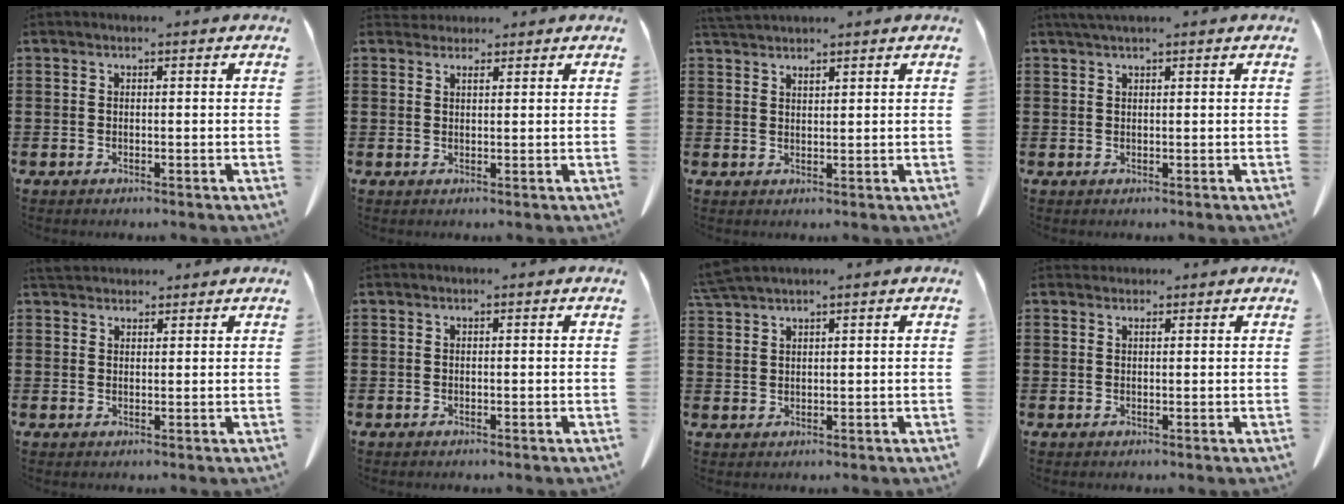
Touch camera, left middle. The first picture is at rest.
{"total": 1.5, "force": [1.3, 0.7, 0.3], "torque": [0.000, 0.000, 0.024]}
{"total": 2.2, "force": [2.1, 0.2, 0.3], "torque": [-0.012, -0.001, 0.041]}
{"total": 1.5, "force": [1.2, 0.1, 0.9], "torque": [-0.020, 0.001, 0.022]}
{"total": 2.8, "force": [2.5, 1.0, 0.7], "torque": [-0.021, 0.002, 0.049]}
{"total": 0.0}
{"total": 2.8, "force": [2.6, 0.0, 1.0], "torque": [-0.027, 0.000, 0.050]}
{"total": 0.8, "force": [0.7, 0.3, 0.1], "torque": [-0.004, 0.000, 0.014]}